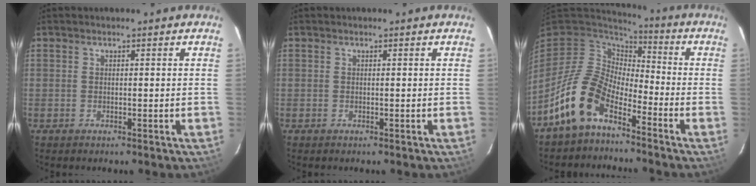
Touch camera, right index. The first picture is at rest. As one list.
[{"total": 0.0}, {"total": 12.5, "force": [-7.7, 6.3, 7.6], "torque": [-0.154, 0.010, -0.155]}]